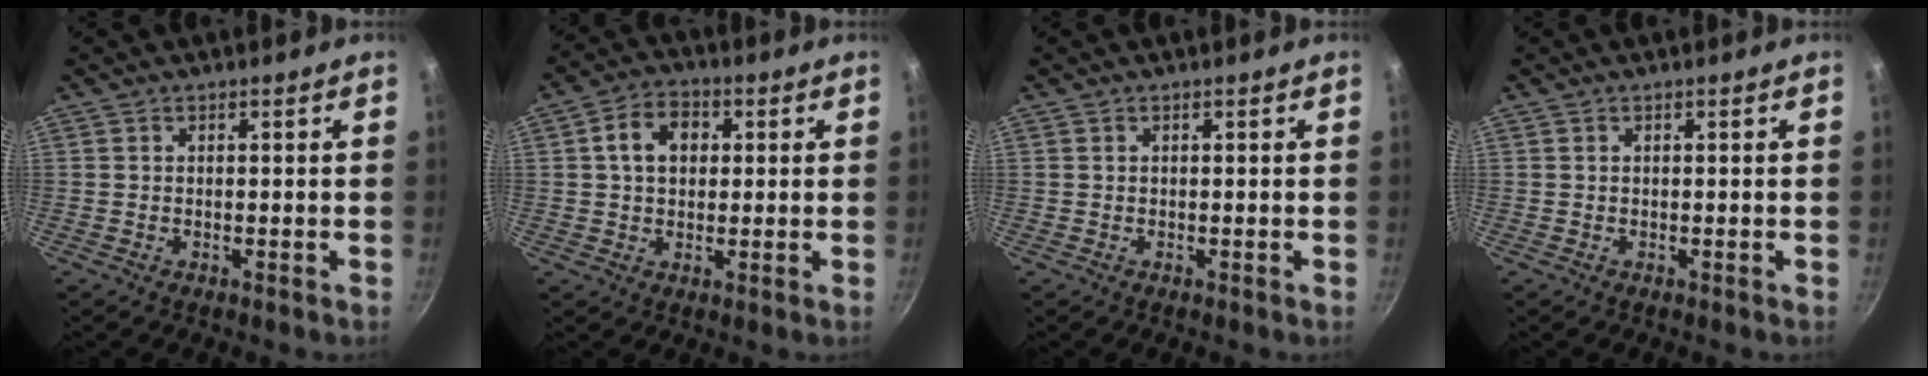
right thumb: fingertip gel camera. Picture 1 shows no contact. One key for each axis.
{"total": 7.6, "fx": 1.5, "fy": 5.7, "fz": 4.8, "tx": -0.058, "ty": 0.012, "tz": 0.017}
{"total": 0.0}
{"total": 0.0}